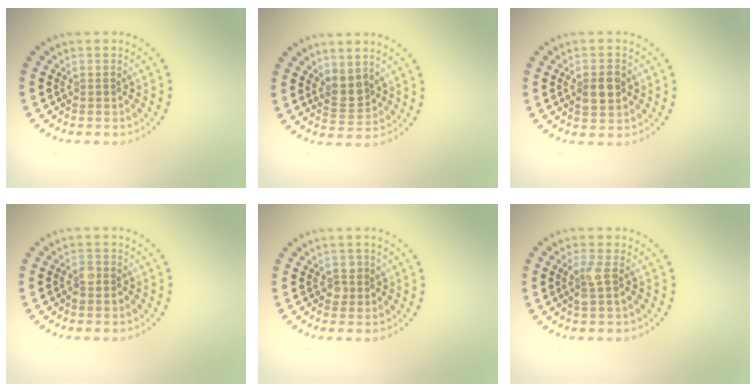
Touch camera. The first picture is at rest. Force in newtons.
{"total": 2.1, "press": 1.8, "slide": 1.2}
{"total": 2.8, "press": 2.8, "slide": 0.1}
{"total": 1.0, "press": 0.9, "slide": 0.5}
{"total": 1.2, "press": 1.1, "slide": 0.4}
{"total": 1.7, "press": 1.4, "slide": 0.8}